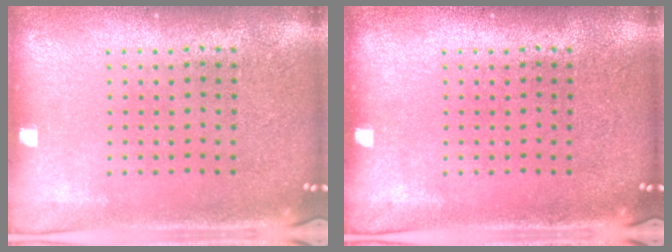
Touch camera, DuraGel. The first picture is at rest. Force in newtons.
{"total": 0.0}